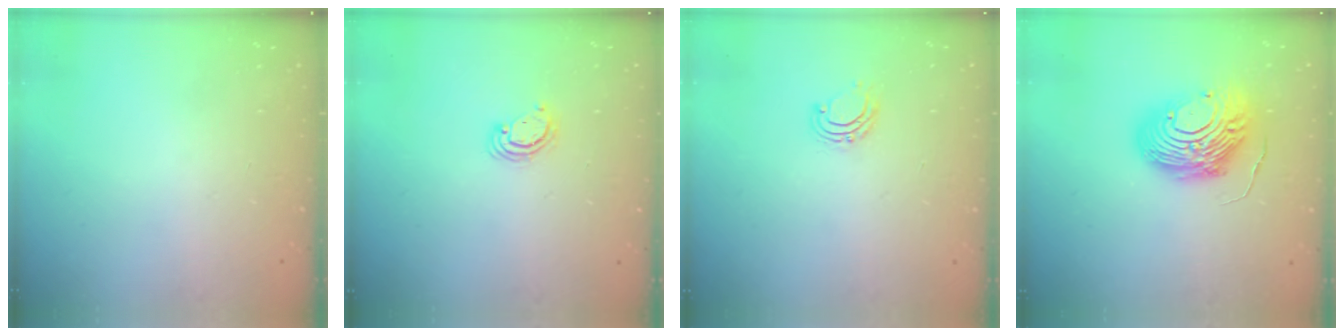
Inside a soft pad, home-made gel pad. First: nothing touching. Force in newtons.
{"total": 3.4, "press": 3.4, "slide": 0.4}
{"total": 6.6, "press": 6.6, "slide": 0.5}
{"total": 14.6, "press": 14.6, "slide": 1.5}